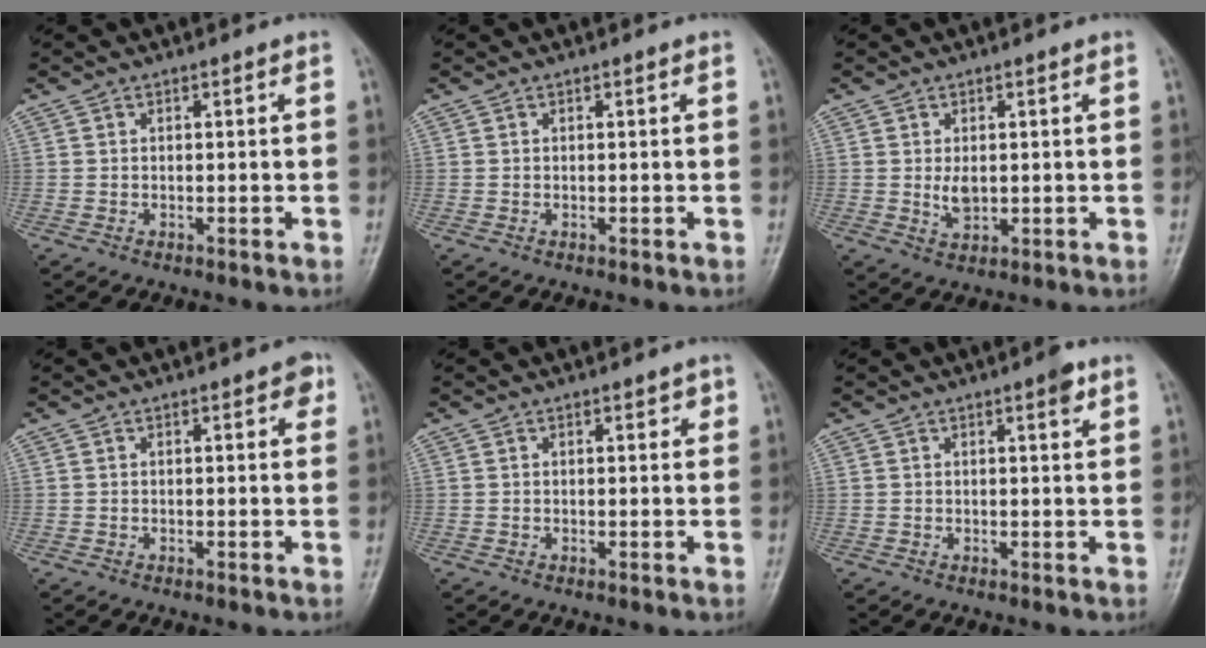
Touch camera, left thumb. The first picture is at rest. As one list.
[{"total": 0.0}, {"total": 3.3, "force": [0.2, 2.1, 2.5], "torque": [-0.036, -0.008, 0.009]}, {"total": 2.3, "force": [0.9, 1.1, 1.8], "torque": [-0.009, 0.001, 0.006]}, {"total": 1.8, "force": [0.8, 1.0, 1.3], "torque": [-0.006, -0.001, 0.009]}, {"total": 2.5, "force": [1.4, 0.7, 1.9], "torque": [-0.022, -0.004, 0.016]}]